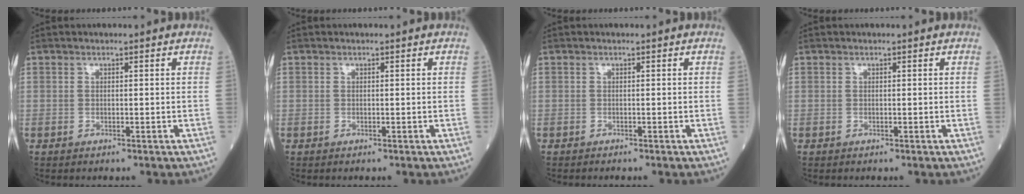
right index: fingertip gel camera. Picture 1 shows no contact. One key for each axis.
{"total": 0.0}
{"total": 0.6, "fx": -0.5, "fy": 0.0, "fz": 0.3, "tx": -0.002, "ty": -0.001, "tz": -0.010}
{"total": 0.0}